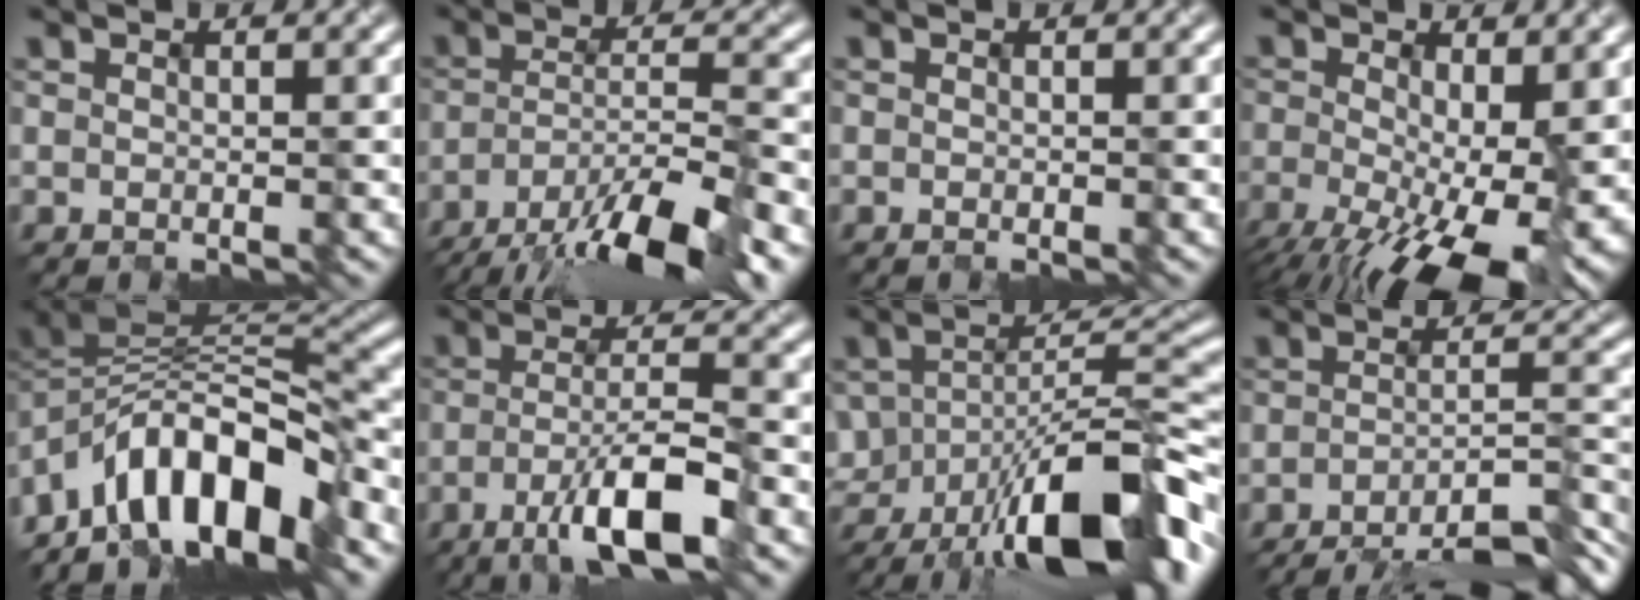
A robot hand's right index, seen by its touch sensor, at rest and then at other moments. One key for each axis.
{"total": 10.6, "fx": -7.0, "fy": 2.3, "fz": 7.6, "tx": -0.123, "ty": -0.001, "tz": -0.120}
{"total": 0.0}
{"total": 13.1, "fx": -4.3, "fy": 6.2, "fz": 10.8, "tx": -0.180, "ty": -0.030, "tz": -0.061}
{"total": 11.1, "fx": -6.7, "fy": 4.9, "fz": 7.3, "tx": -0.102, "ty": 0.012, "tz": -0.122}
{"total": 6.9, "fx": -3.3, "fy": 1.5, "fz": 5.8, "tx": -0.098, "ty": 0.004, "tz": -0.060}
{"total": 12.8, "fx": -6.5, "fy": 4.9, "fz": 9.9, "tx": -0.149, "ty": -0.005, "tz": -0.104}
{"total": 10.5, "fx": -7.8, "fy": 2.1, "fz": 6.8, "tx": -0.091, "ty": 0.004, "tz": -0.106}